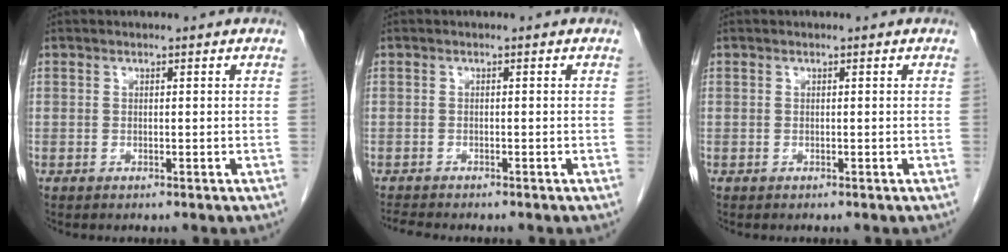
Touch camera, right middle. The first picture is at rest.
{"total": 1.9, "force": [-1.9, -0.1, 0.5], "torque": [-0.013, -0.009, -0.031]}
{"total": 0.0}